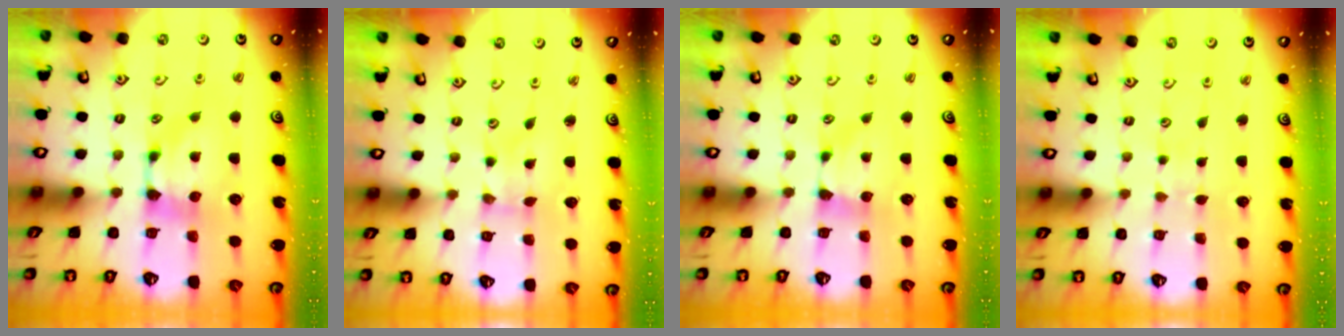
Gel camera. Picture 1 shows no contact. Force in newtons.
{"total": 3.9, "press": 3.8, "slide": 0.7}
{"total": 1.0, "press": 0.9, "slide": 0.3}
{"total": 5.8, "press": 5.8, "slide": 0.2}